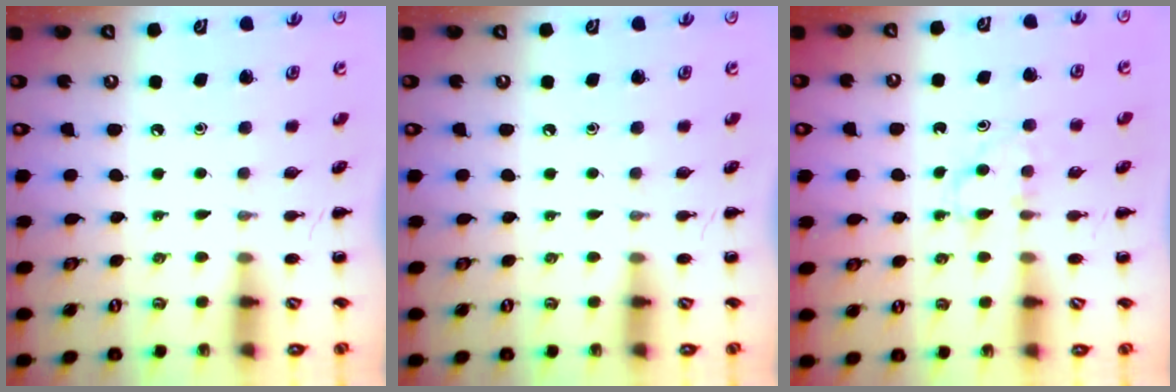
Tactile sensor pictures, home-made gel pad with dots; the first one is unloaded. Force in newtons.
{"total": 0.0}
{"total": 3.4, "press": 3.2, "slide": 1.1}